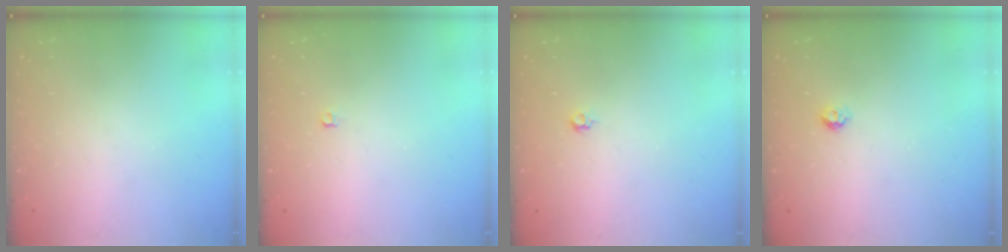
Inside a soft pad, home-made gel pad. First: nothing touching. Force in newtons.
{"total": 3.6, "press": 3.6, "slide": 0.6}
{"total": 3.7, "press": 3.6, "slide": 0.7}
{"total": 3.9, "press": 3.9, "slide": 0.5}